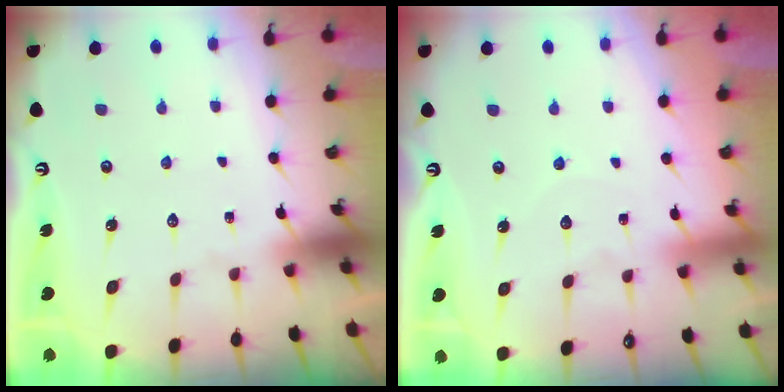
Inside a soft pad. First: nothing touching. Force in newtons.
{"total": 2.8, "press": 2.8, "slide": 0.3}